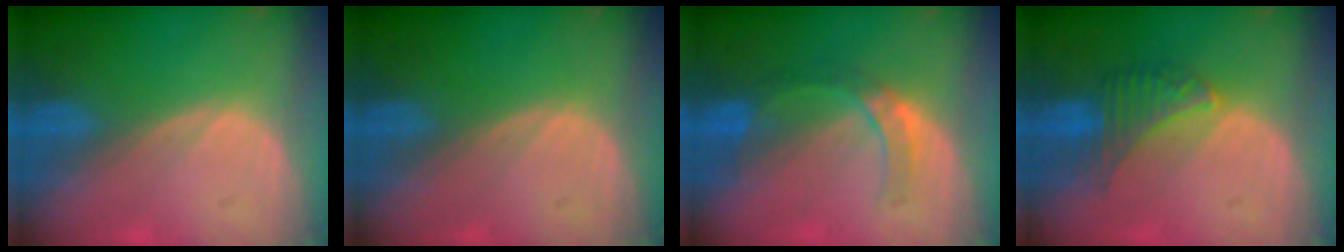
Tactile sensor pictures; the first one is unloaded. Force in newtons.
{"total": 0.0}
{"total": 4.7, "press": 4.6, "slide": 1.0}
{"total": 5.1, "press": 5.1, "slide": 0.5}